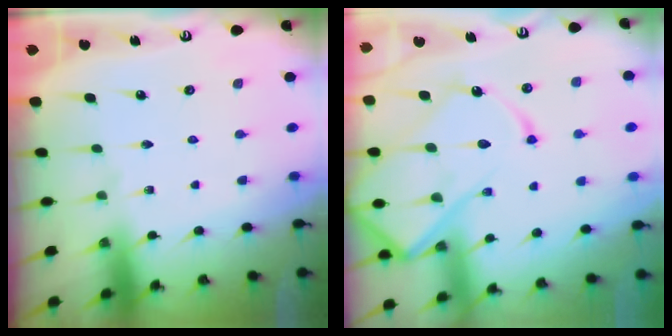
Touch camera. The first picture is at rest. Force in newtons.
{"total": 18.8, "press": 18.7, "slide": 1.7}